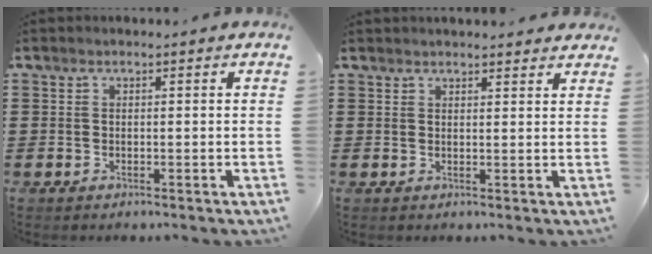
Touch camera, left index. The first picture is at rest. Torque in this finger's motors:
{"motor_torque": [2.14, 0.00, 0.41, 0.06]}